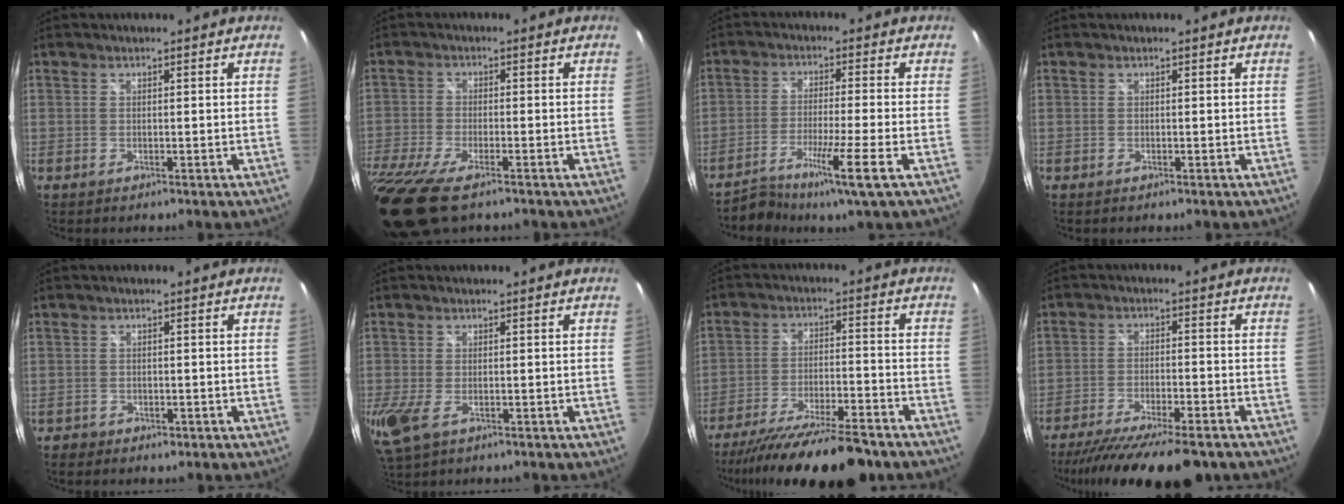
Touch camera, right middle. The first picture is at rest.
{"total": 15.2, "force": [-10.4, 4.9, 9.9], "torque": [-0.231, -0.069, -0.188]}
{"total": 7.1, "force": [-4.3, -0.9, 5.5], "torque": [-0.118, -0.010, -0.085]}
{"total": 0.0}
{"total": 2.1, "force": [-1.2, 1.5, 0.6], "torque": [-0.014, -0.003, -0.020]}
{"total": 7.3, "force": [-2.8, 4.2, 5.4], "torque": [-0.120, -0.026, -0.047]}
{"total": 19.8, "force": [-16.5, 2.9, 10.4], "torque": [-0.198, -0.046, -0.258]}
{"total": 19.3, "force": [-15.7, 4.3, 10.3], "torque": [-0.196, -0.046, -0.239]}